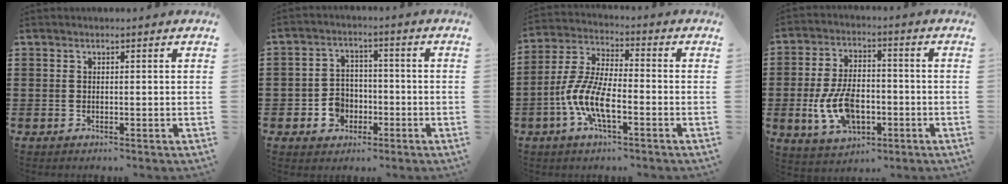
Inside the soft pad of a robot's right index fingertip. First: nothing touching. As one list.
[{"total": 5.7, "force": [-1.9, 5.0, 2.0], "torque": [-0.055, 0.013, -0.034]}, {"total": 8.9, "force": [-3.4, 3.0, 7.6], "torque": [-0.190, -0.013, -0.071]}, {"total": 10.0, "force": [-2.5, 5.7, 7.8], "torque": [-0.177, 0.000, -0.047]}]